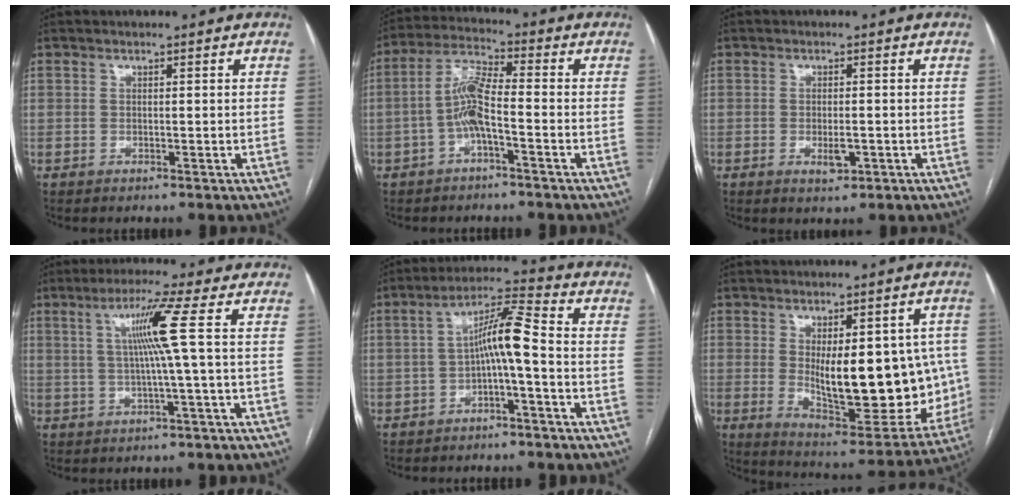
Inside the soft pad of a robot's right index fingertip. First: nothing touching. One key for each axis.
{"total": 6.7, "fx": -1.8, "fy": 1.1, "fz": 6.3, "tx": -0.132, "ty": 0.018, "tz": -0.038}
{"total": 2.5, "fx": -0.8, "fy": 1.1, "fz": 2.1, "tx": -0.037, "ty": 0.001, "tz": -0.005}
{"total": 7.0, "fx": 1.2, "fy": -2.0, "fz": 6.6, "tx": -0.121, "ty": 0.008, "tz": 0.029}
{"total": 7.4, "fx": -1.4, "fy": 0.3, "fz": 7.2, "tx": -0.128, "ty": 0.028, "tz": -0.025}
{"total": 19.8, "fx": -0.3, "fy": 7.4, "fz": 18.3, "tx": -0.229, "ty": 0.001, "tz": 0.023}